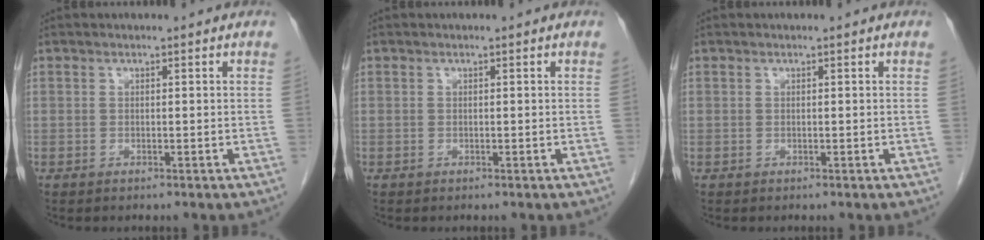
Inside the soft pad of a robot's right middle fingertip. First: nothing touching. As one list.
[{"total": 0.0}, {"total": 0.0}]